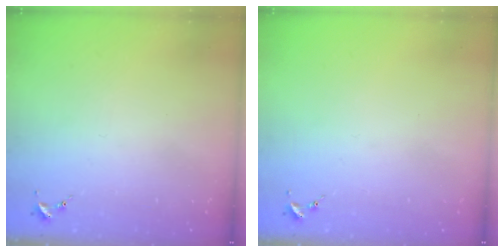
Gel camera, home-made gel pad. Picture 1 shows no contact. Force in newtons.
{"total": 0.0}